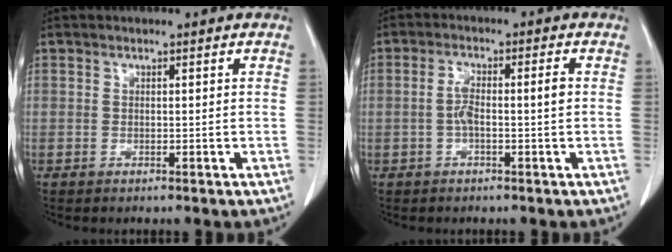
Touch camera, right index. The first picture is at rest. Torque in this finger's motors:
{"motor_torque": [0.21, 0.08, 0.12, 0.06]}